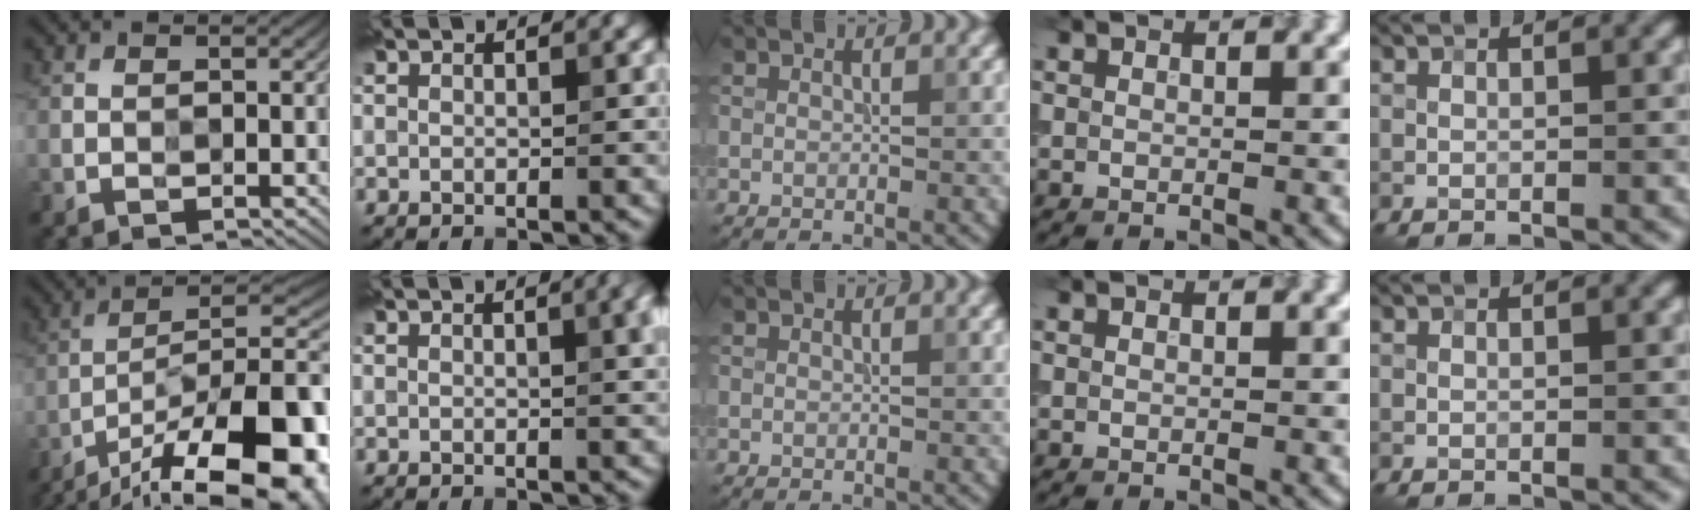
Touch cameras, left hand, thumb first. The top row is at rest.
{"thumb": {"total": 20.9, "force": [-13.0, 7.4, 14.6], "torque": [-0.188, -0.015, -0.198]}, "index": {"total": 4.5, "force": [1.2, 1.9, 3.9], "torque": [-0.033, 0.006, 0.020]}}